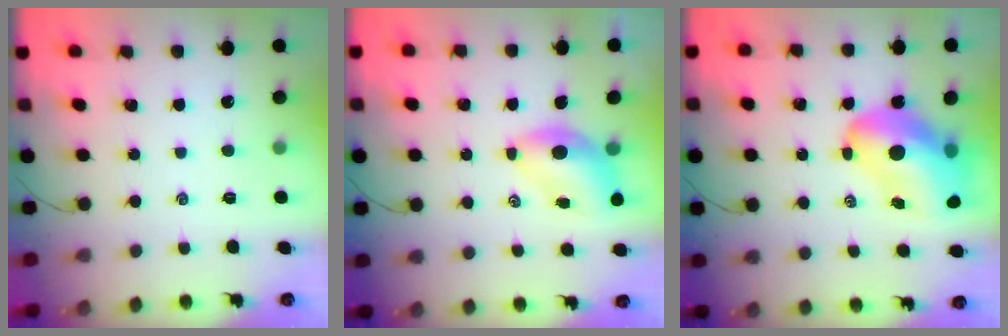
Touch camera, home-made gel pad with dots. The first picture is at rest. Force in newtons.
{"total": 6.6, "press": 6.5, "slide": 1.5}
{"total": 15.2, "press": 14.6, "slide": 4.2}